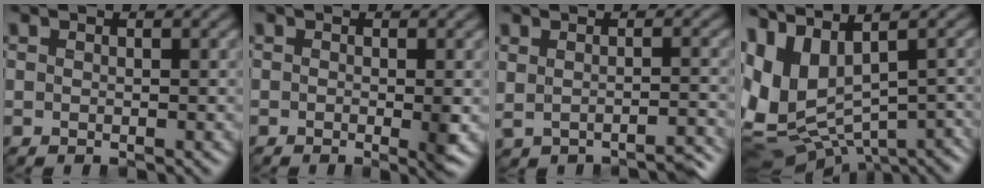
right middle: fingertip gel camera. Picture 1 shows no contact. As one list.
[{"total": 1.0, "force": [-0.4, 0.1, 1.0], "torque": [-0.016, -0.003, -0.004]}, {"total": 1.9, "force": [-1.3, 0.7, 1.3], "torque": [-0.016, -0.008, -0.016]}, {"total": 12.0, "force": [-0.5, 7.1, 9.7], "torque": [-0.204, -0.029, 0.039]}]